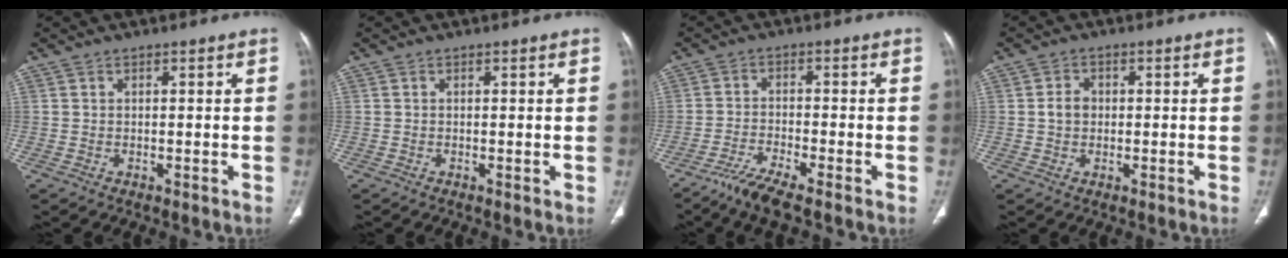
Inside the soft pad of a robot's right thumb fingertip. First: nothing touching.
{"total": 0.0}
{"total": 4.3, "force": [-3.4, 0.1, 2.7], "torque": [-0.071, 0.005, -0.073]}
{"total": 2.9, "force": [0.0, 2.4, 1.7], "torque": [-0.024, 0.010, -0.002]}